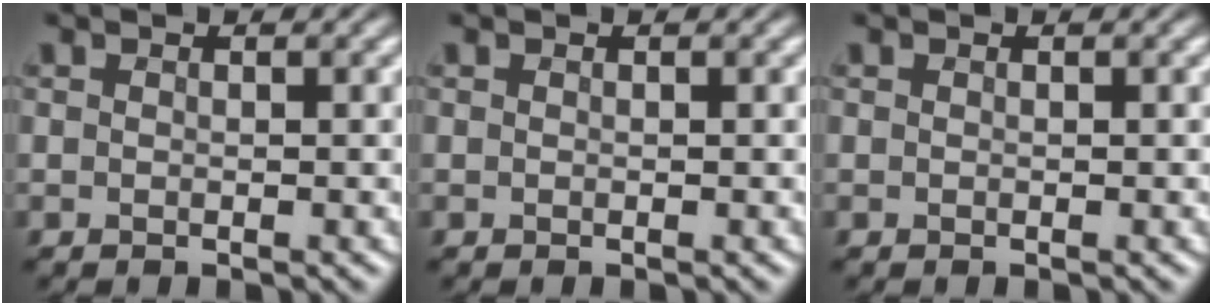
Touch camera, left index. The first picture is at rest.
{"total": 0.0}
{"total": 0.0}